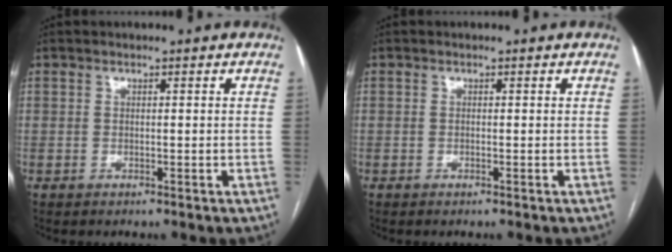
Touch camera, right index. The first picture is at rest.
{"total": 0.0}